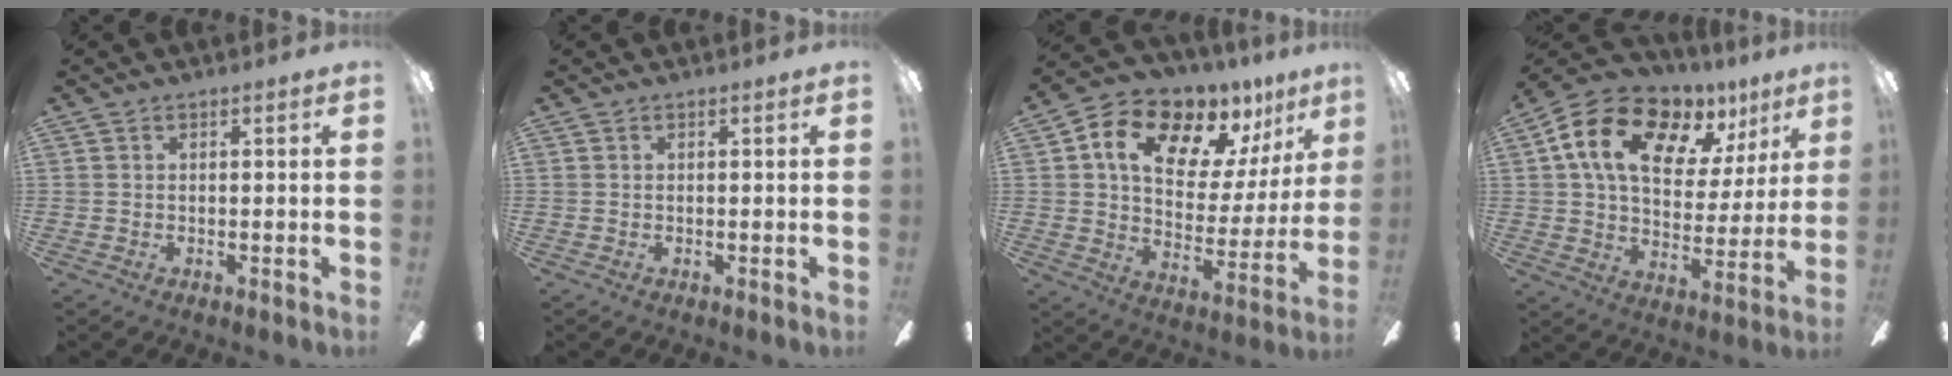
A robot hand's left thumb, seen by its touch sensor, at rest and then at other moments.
{"total": 0.0}
{"total": 16.0, "force": [10.5, 9.0, 8.0], "torque": [-0.140, -0.060, 0.181]}
{"total": 17.9, "force": [10.0, 10.8, 10.2], "torque": [-0.179, -0.043, 0.176]}